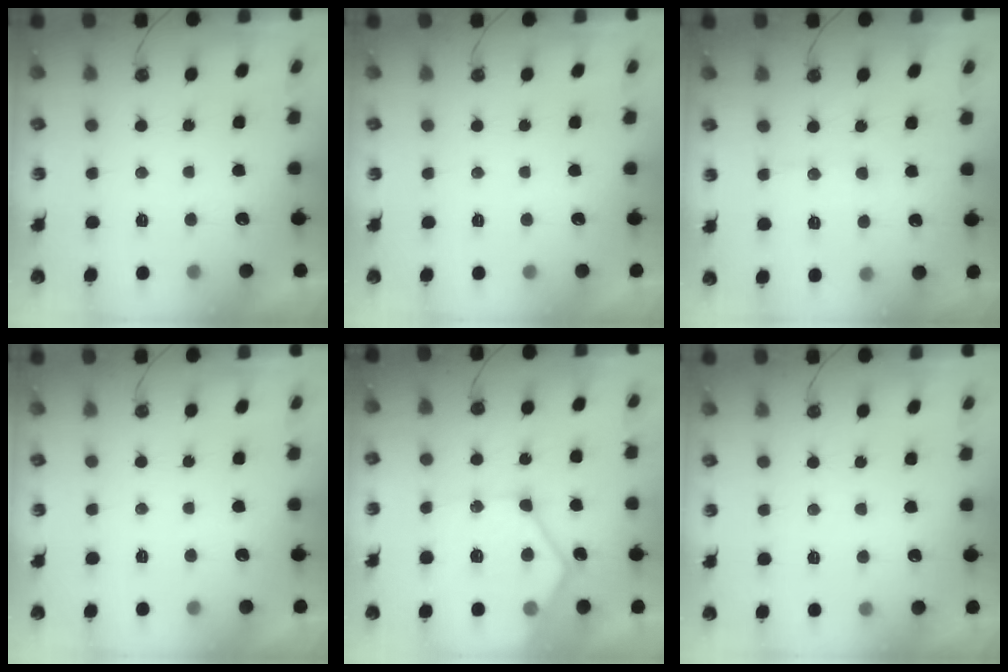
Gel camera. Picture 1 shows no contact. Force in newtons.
{"total": 0.0}
{"total": 8.3, "press": 8.2, "slide": 0.7}
{"total": 0.0}
{"total": 17.0, "press": 16.9, "slide": 1.7}
{"total": 2.2, "press": 2.2, "slide": 0.4}